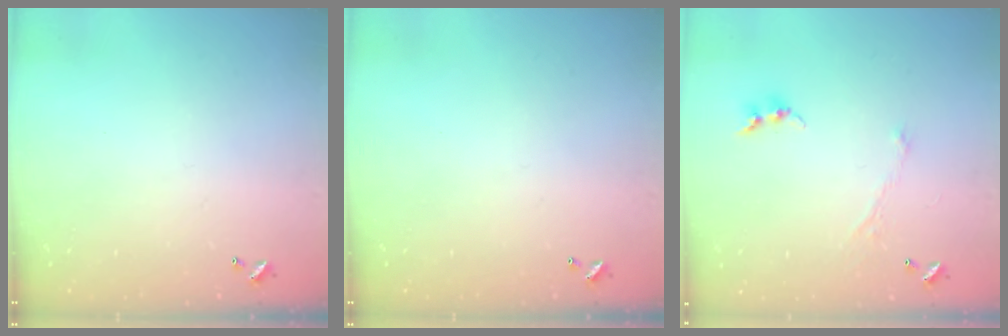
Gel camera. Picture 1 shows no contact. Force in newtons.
{"total": 0.0}
{"total": 1.1, "press": 1.0, "slide": 0.6}